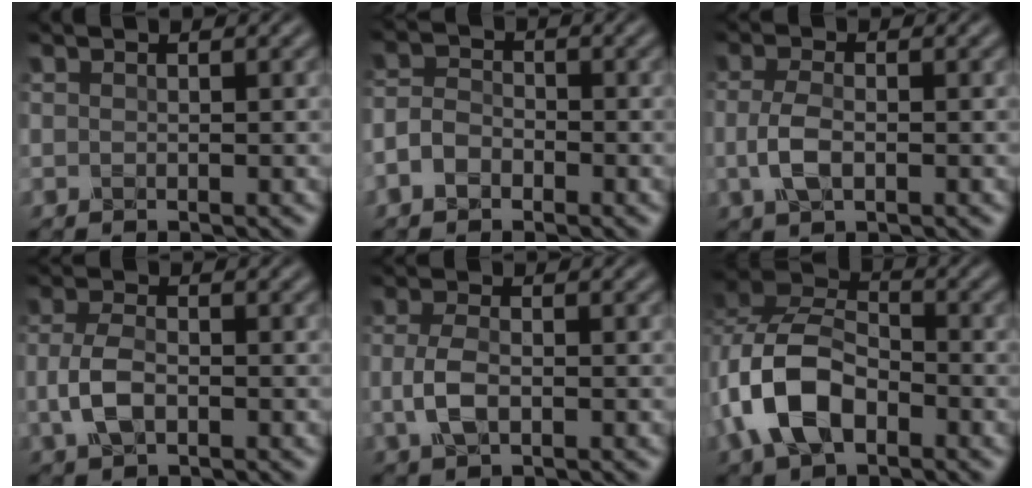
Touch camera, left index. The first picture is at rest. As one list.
[{"total": 2.5, "force": [-1.6, 1.3, 1.3], "torque": [-0.034, 0.007, -0.036]}, {"total": 2.7, "force": [-0.6, 1.1, 2.3], "torque": [-0.062, 0.002, -0.010]}, {"total": 3.0, "force": [-0.8, 1.5, 2.5], "torque": [-0.068, 0.002, -0.017]}, {"total": 2.7, "force": [-0.6, 1.2, 2.4], "torque": [-0.063, 0.002, -0.009]}, {"total": 7.4, "force": [-2.8, 4.5, 5.2], "torque": [-0.115, 0.007, -0.059]}]